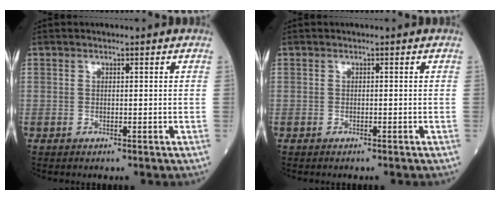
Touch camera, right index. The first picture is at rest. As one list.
[{"total": 0.0}]